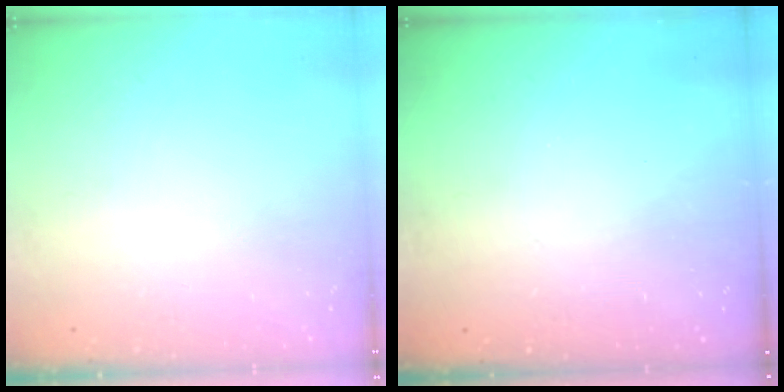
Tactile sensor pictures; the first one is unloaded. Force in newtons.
{"total": 2.9, "press": 2.9, "slide": 0.2}